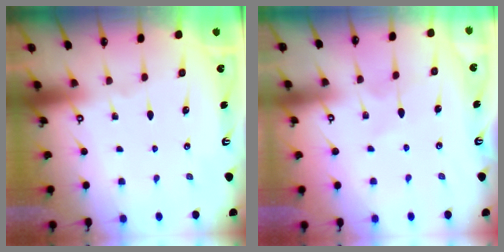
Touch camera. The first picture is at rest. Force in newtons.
{"total": 4.9, "press": 4.8, "slide": 0.6}